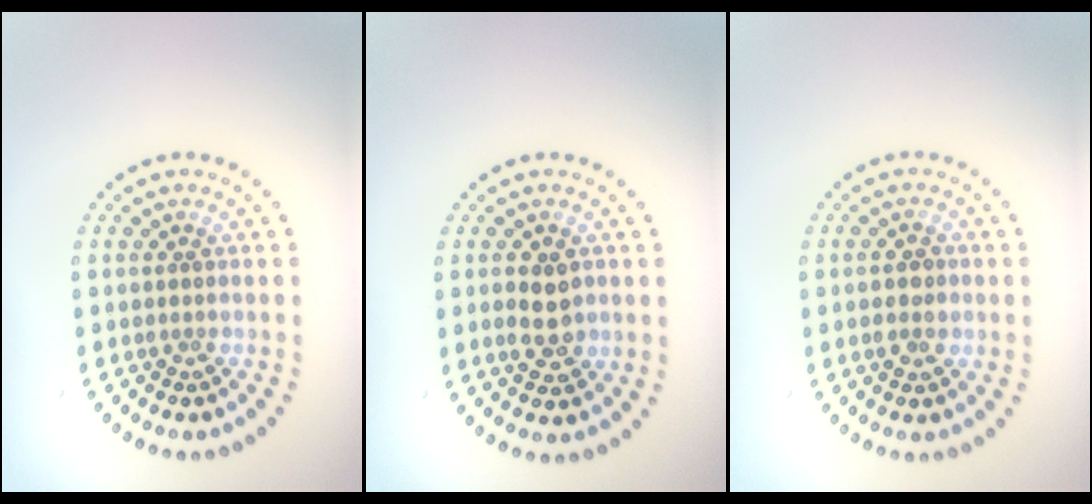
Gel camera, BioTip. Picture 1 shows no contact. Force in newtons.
{"total": 2.6, "press": 2.6, "slide": 0.0}
{"total": 1.8, "press": 1.8, "slide": 0.1}